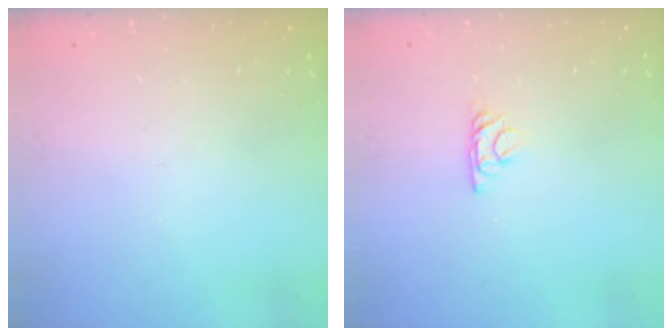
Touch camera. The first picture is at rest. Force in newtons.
{"total": 4.3, "press": 4.3, "slide": 0.7}